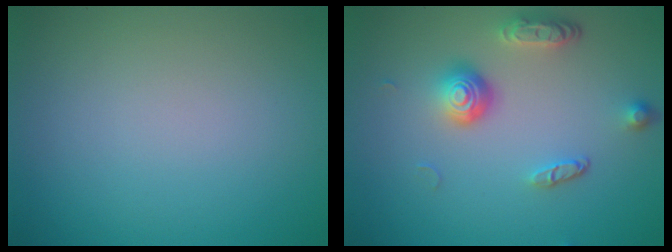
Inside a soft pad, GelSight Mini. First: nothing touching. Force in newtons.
{"total": 3.9, "press": 2.9, "slide": 2.7}